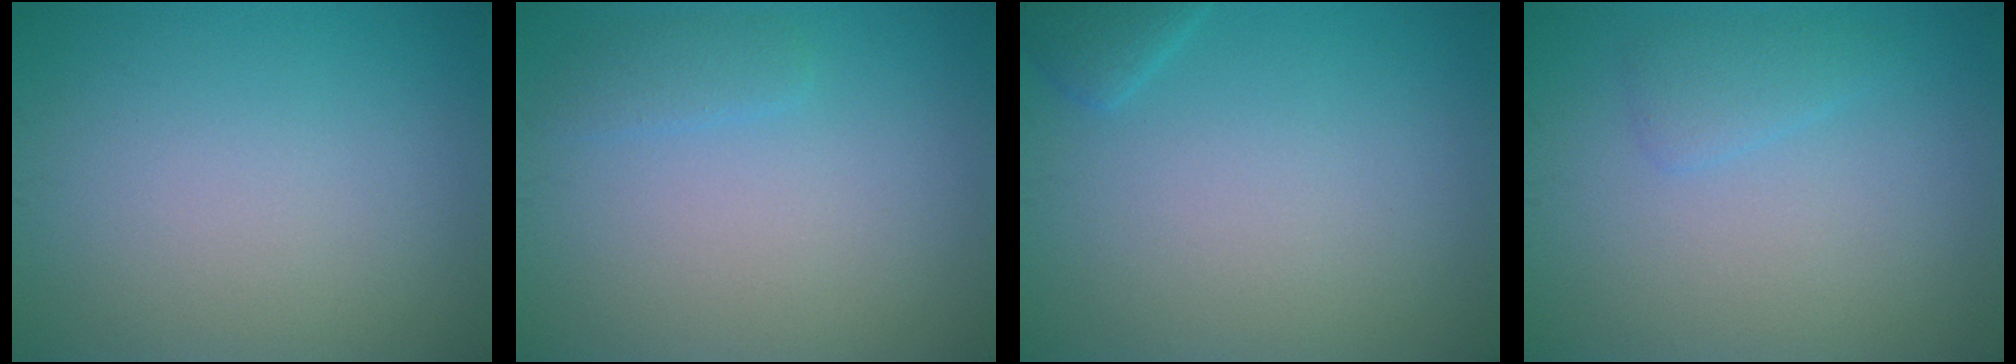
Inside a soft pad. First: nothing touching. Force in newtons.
{"total": 1.2, "press": 1.2, "slide": 0.2}
{"total": 1.3, "press": 1.3, "slide": 0.1}
{"total": 1.4, "press": 1.4, "slide": 0.2}